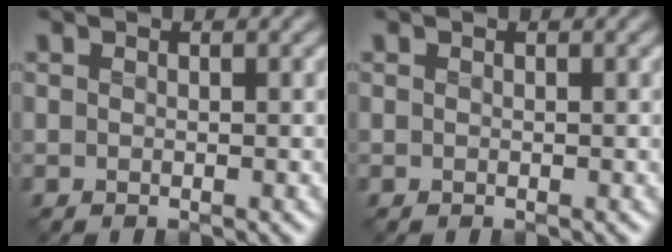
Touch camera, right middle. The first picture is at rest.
{"total": 0.0}